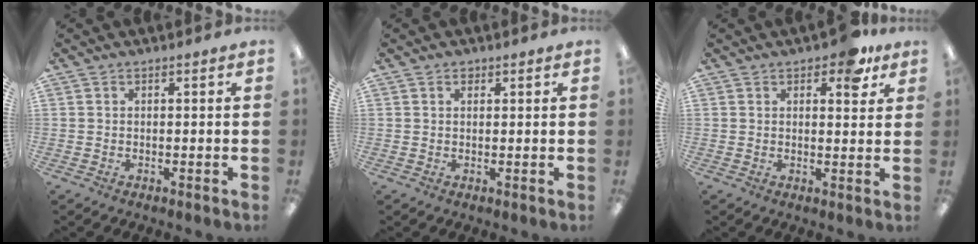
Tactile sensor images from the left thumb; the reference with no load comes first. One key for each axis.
{"total": 1.0, "fx": 0.6, "fy": 0.7, "fz": 0.4, "tx": -0.010, "ty": 0.002, "tz": 0.011}
{"total": 6.2, "fx": 4.0, "fy": 3.1, "fz": 3.6, "tx": -0.040, "ty": -0.012, "tz": 0.065}